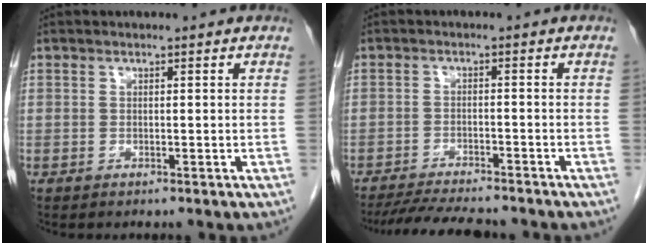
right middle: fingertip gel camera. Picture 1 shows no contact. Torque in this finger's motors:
{"motor_torque": [0.08, -0.07, 0.02, 0.04]}